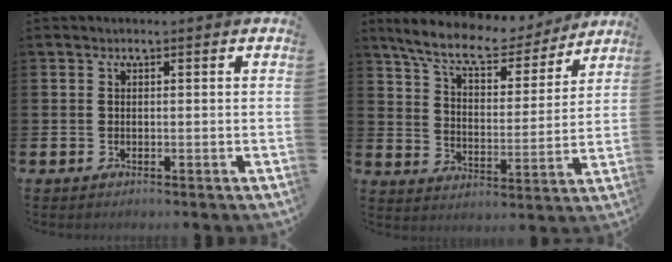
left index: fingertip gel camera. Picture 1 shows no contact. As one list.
[{"total": 9.3, "force": [8.3, 2.1, 3.5], "torque": [-0.097, -0.051, 0.143]}]